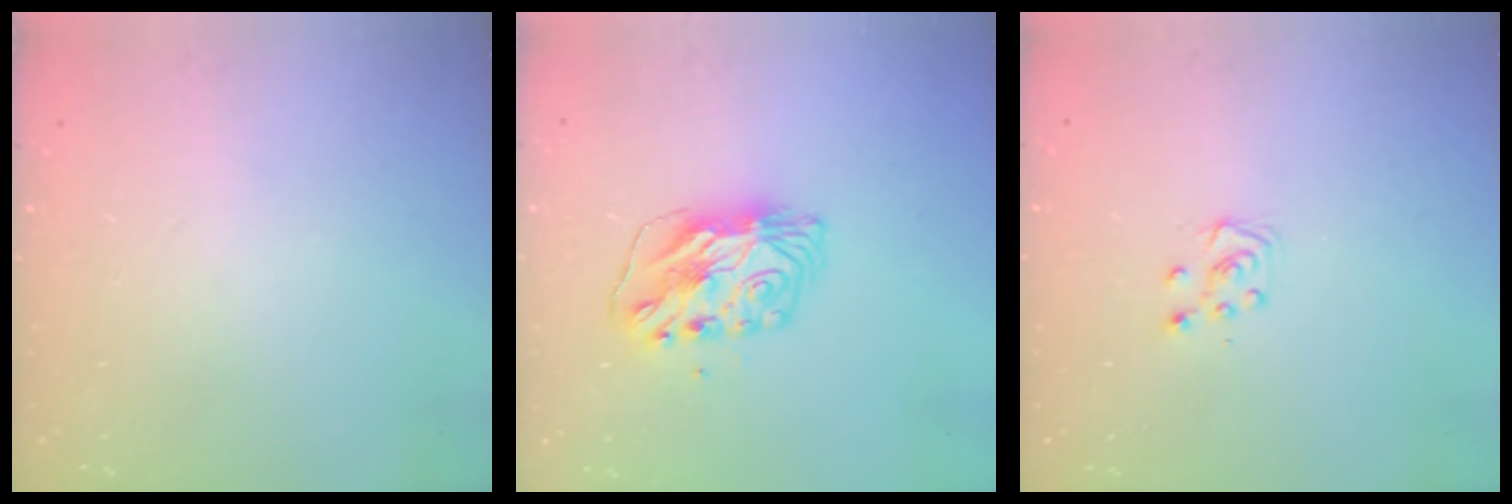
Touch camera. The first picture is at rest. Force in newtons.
{"total": 8.4, "press": 8.4, "slide": 0.8}
{"total": 5.0, "press": 4.9, "slide": 0.6}